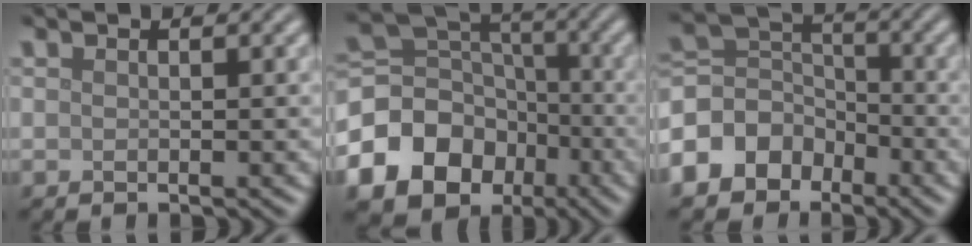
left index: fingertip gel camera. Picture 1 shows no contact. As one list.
[{"total": 15.3, "force": [-7.3, 12.4, 5.0], "torque": [-0.124, -0.036, -0.136]}, {"total": 6.5, "force": [-3.7, 4.8, 2.3], "torque": [-0.044, 0.007, -0.091]}]